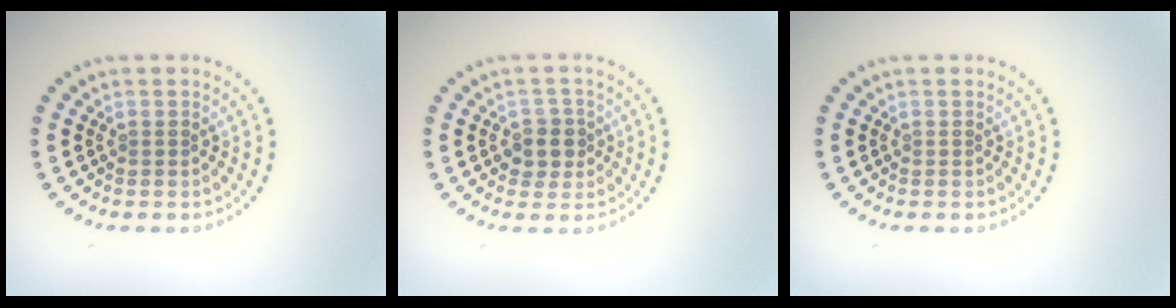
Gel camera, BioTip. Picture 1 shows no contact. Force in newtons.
{"total": 2.4, "press": 2.2, "slide": 1.0}
{"total": 0.0}